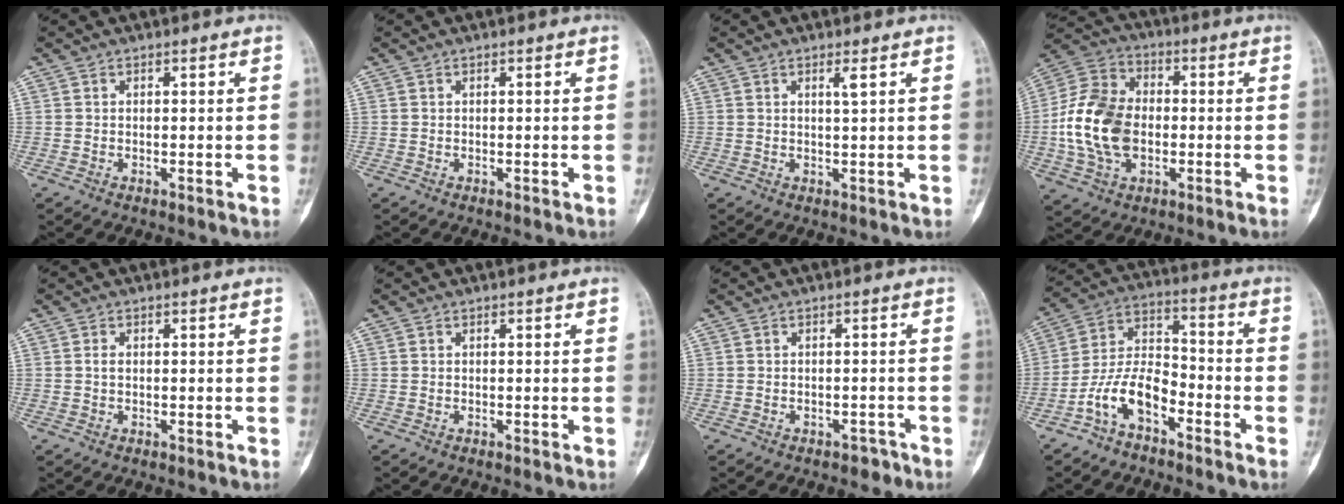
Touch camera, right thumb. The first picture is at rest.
{"total": 0.0}
{"total": 1.5, "force": [0.8, -0.1, 1.3], "torque": [-0.024, -0.006, 0.013]}
{"total": 15.9, "force": [-1.8, 10.8, 11.4], "torque": [-0.219, 0.021, -0.035]}
{"total": 1.0, "force": [0.0, 0.6, 0.7], "torque": [-0.011, 0.001, -0.002]}
{"total": 0.0}
{"total": 2.2, "force": [-1.6, 1.3, 0.7], "torque": [-0.006, 0.015, -0.019]}
{"total": 10.4, "force": [-5.7, 5.3, 6.9], "torque": [-0.129, 0.062, -0.117]}